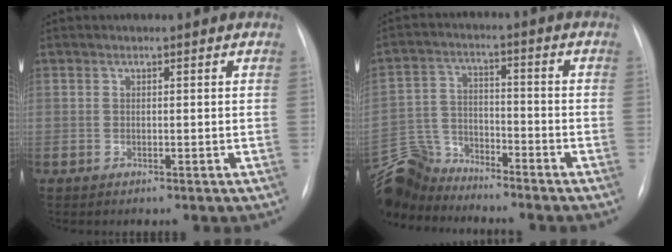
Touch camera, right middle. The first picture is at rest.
{"total": 9.3, "force": [-9.1, 2.0, 0.4], "torque": [-0.022, 0.010, -0.180]}